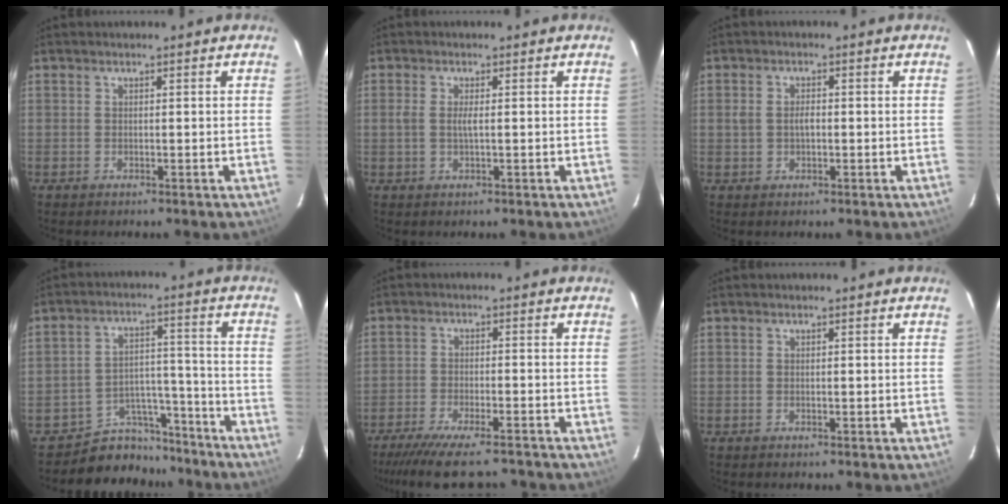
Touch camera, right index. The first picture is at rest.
{"total": 1.9, "force": [0.0, 0.2, 1.9], "torque": [-0.038, -0.001, -0.002]}
{"total": 2.5, "force": [-0.1, 1.6, 1.9], "torque": [-0.037, 0.006, -0.001]}
{"total": 10.4, "force": [-9.1, 5.1, -0.1], "torque": [-0.004, 0.056, -0.136]}
{"total": 12.3, "force": [-10.7, 2.0, 5.6], "torque": [-0.125, -0.024, -0.170]}
{"total": 0.0}